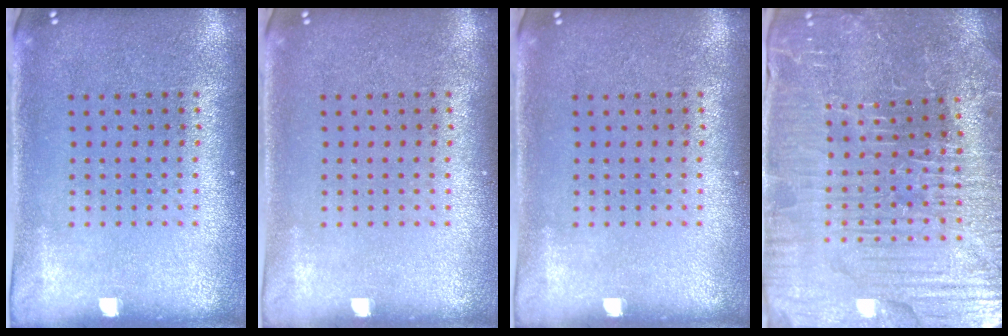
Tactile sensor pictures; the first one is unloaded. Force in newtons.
{"total": 0.0}
{"total": 0.0}
{"total": 4.6, "press": 4.6, "slide": 0.9}